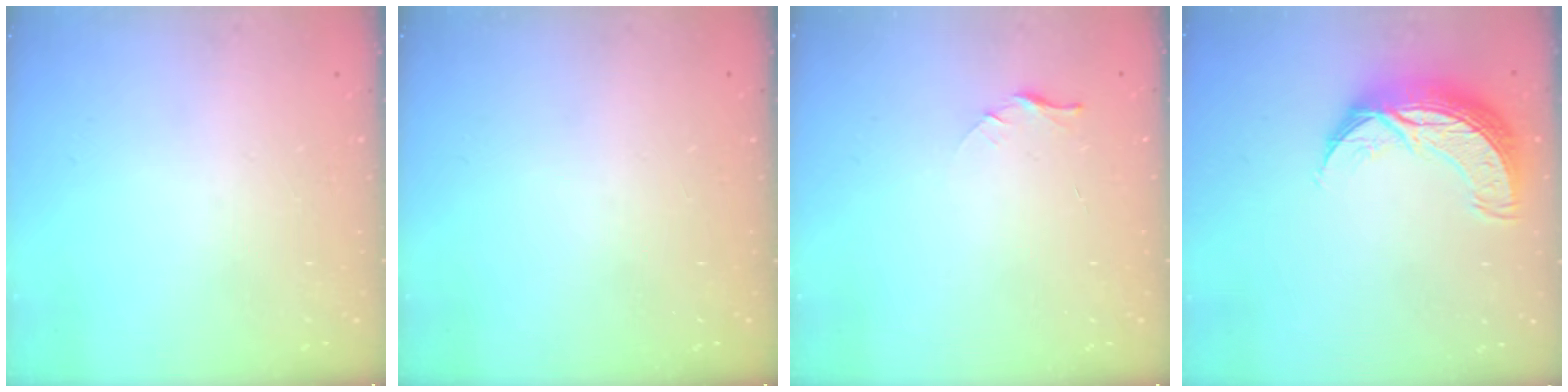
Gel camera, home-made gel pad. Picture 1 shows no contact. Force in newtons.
{"total": 0.0}
{"total": 4.5, "press": 4.4, "slide": 0.4}
{"total": 10.8, "press": 10.7, "slide": 1.0}